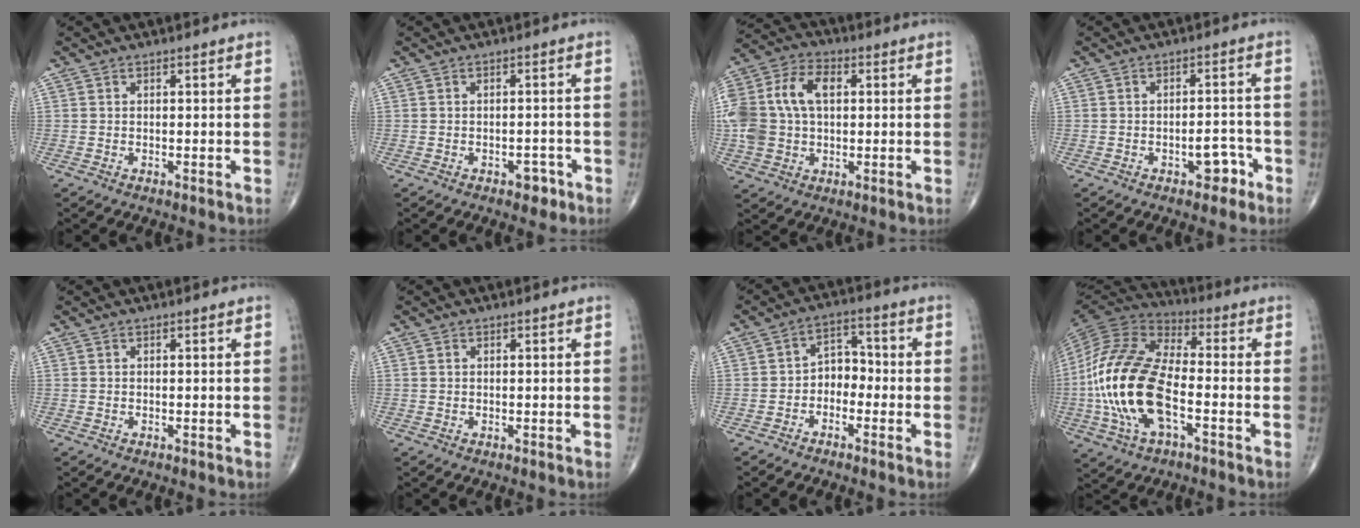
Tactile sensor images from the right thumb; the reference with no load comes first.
{"total": 2.7, "force": [-1.6, 1.6, 1.5], "torque": [-0.009, 0.011, -0.019]}
{"total": 16.6, "force": [2.2, 11.3, 12.0], "torque": [-0.261, 0.022, 0.037]}
{"total": 4.6, "force": [-2.5, 2.5, 2.9], "torque": [-0.021, 0.026, -0.032]}
{"total": 0.0}
{"total": 0.5, "force": [0.2, 0.4, 0.3], "torque": [-0.005, 0.001, 0.003]}
{"total": 5.2, "force": [-1.9, 3.9, 2.9], "torque": [-0.022, 0.032, -0.048]}
{"total": 20.7, "force": [-4.4, 10.2, 17.5], "torque": [-0.365, 0.021, -0.084]}